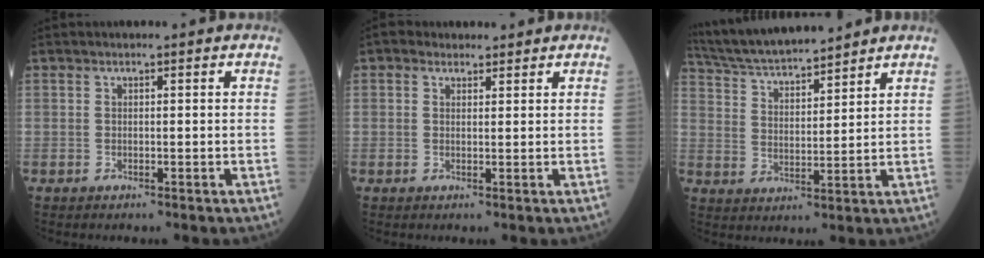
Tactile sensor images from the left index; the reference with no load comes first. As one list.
[{"total": 2.4, "force": [1.8, 1.5, 0.5], "torque": [-0.004, 0.016, 0.026]}, {"total": 13.7, "force": [12.6, 1.5, 5.2], "torque": [-0.097, 0.021, 0.228]}]